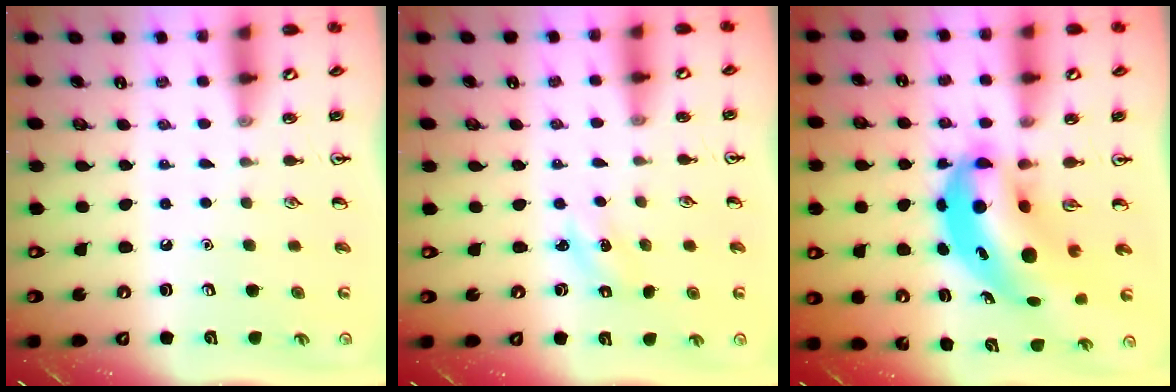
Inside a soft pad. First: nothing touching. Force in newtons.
{"total": 1.4, "press": 1.3, "slide": 0.5}
{"total": 9.2, "press": 8.9, "slide": 2.5}